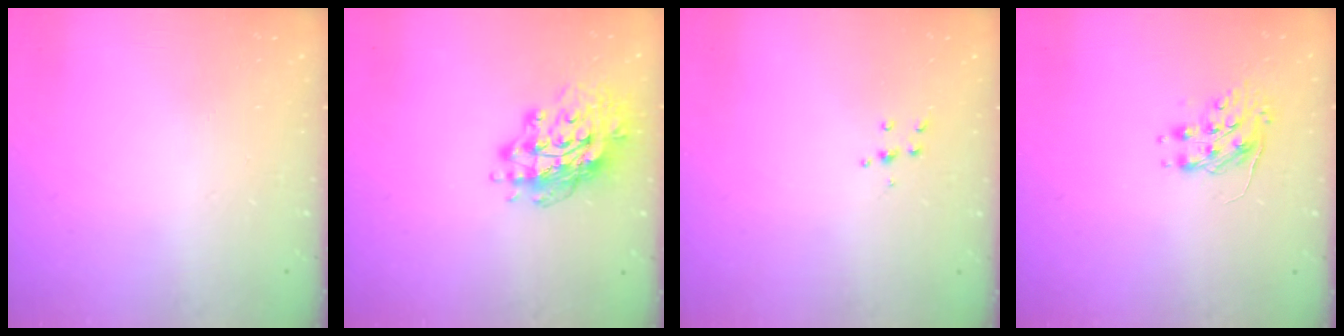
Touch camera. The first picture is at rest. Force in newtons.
{"total": 15.9, "press": 15.9, "slide": 1.5}
{"total": 4.3, "press": 4.3, "slide": 0.4}
{"total": 8.5, "press": 8.4, "slide": 0.6}